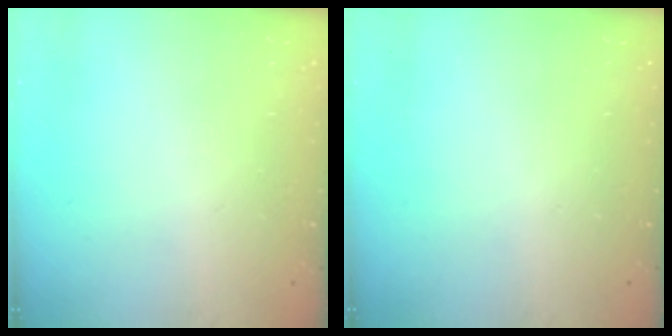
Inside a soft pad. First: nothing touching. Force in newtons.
{"total": 0.0}